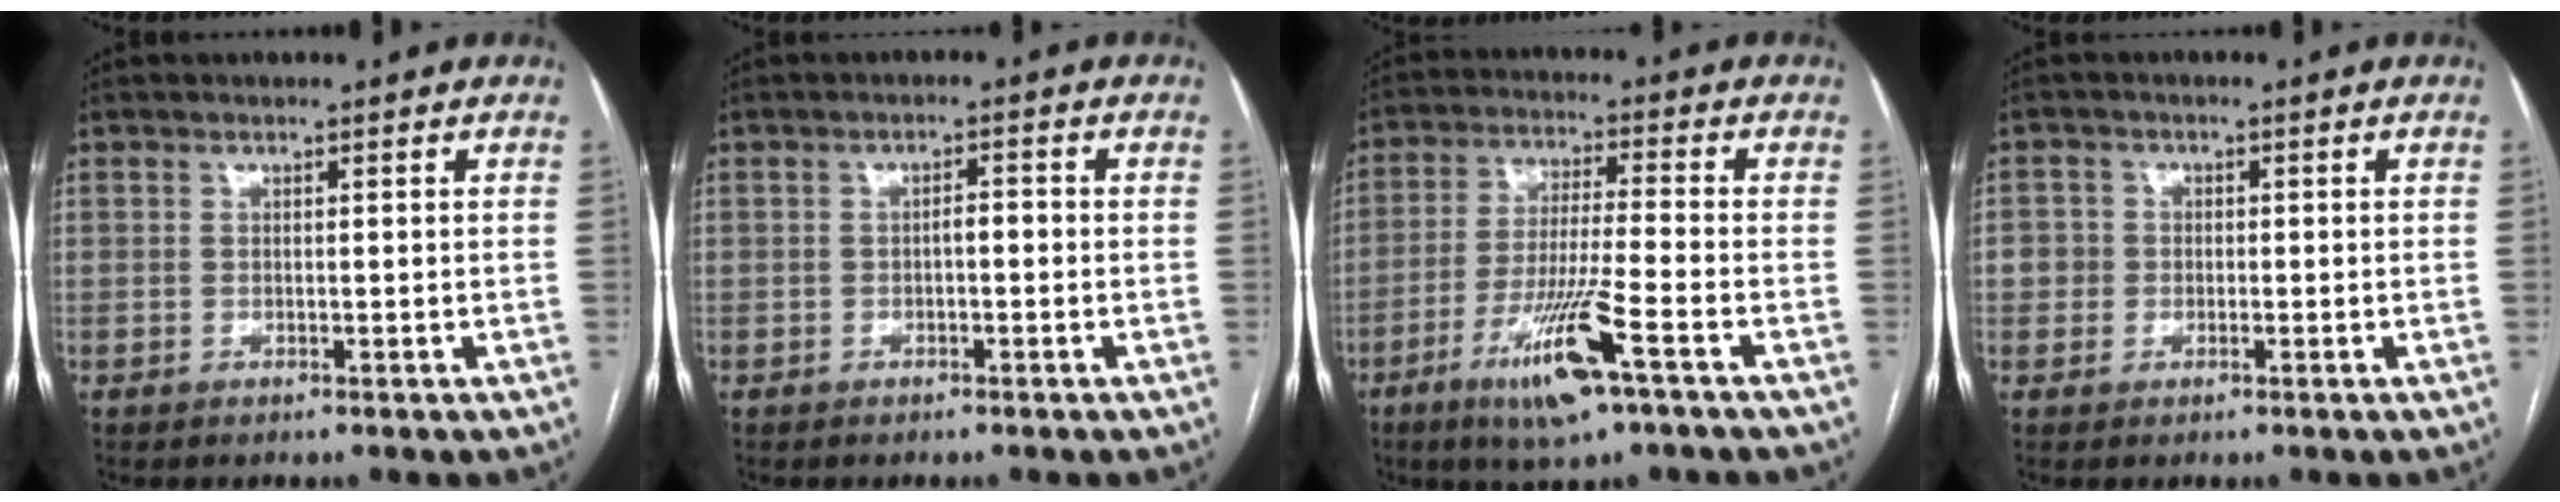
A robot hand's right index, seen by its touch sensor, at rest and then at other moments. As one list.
[{"total": 1.6, "force": [-0.3, 0.4, 1.5], "torque": [-0.023, 0.005, -0.007]}, {"total": 11.6, "force": [-5.9, 0.3, 10.0], "torque": [-0.193, -0.022, -0.107]}, {"total": 2.7, "force": [-0.2, 2.7, 0.4], "torque": [0.004, 0.012, -0.006]}]